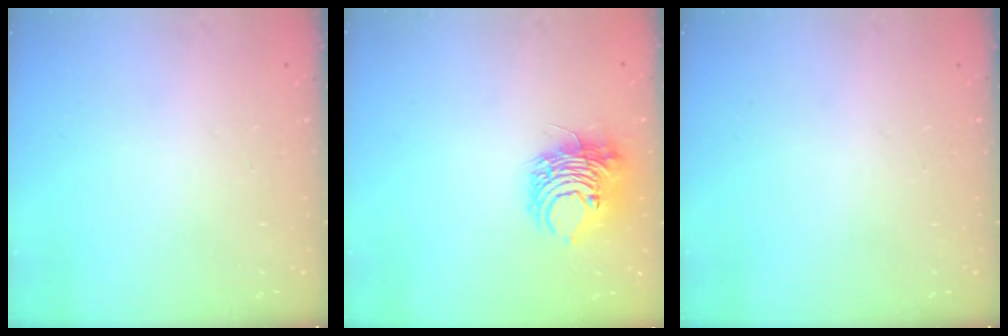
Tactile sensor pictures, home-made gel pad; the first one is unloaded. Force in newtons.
{"total": 10.4, "press": 10.3, "slide": 1.3}
{"total": 0.0}